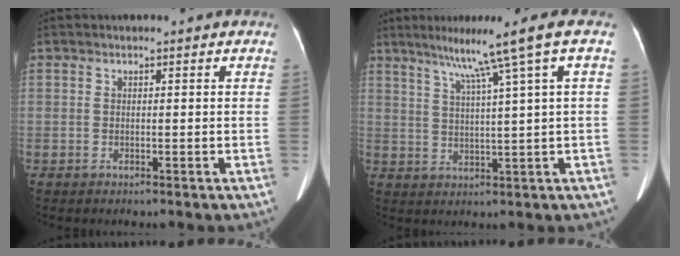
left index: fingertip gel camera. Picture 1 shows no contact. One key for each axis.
{"total": 8.9, "fx": 5.0, "fy": -2.2, "fz": 6.9, "tx": -0.108, "ty": 0.015, "tz": 0.082}